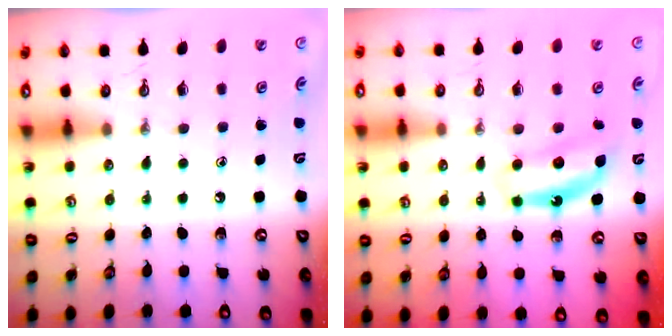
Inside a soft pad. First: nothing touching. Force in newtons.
{"total": 7.4, "press": 7.4, "slide": 0.4}